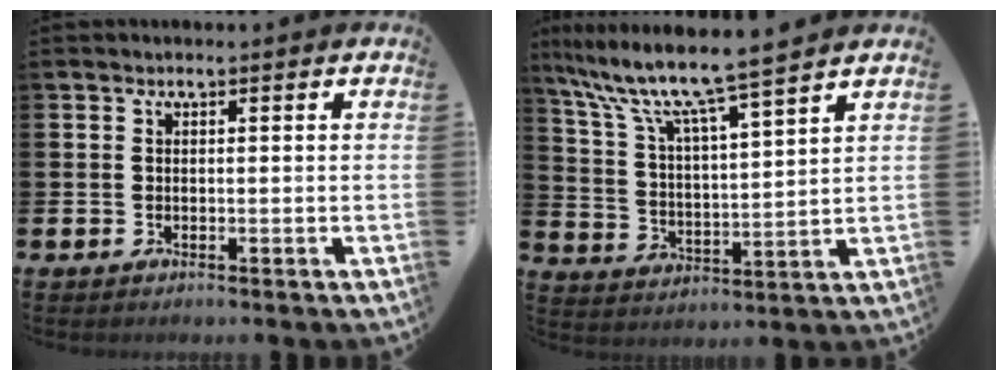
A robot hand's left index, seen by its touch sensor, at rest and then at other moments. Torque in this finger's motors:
{"motor_torque": [-0.12, -1.16, 1.05, 0.21]}